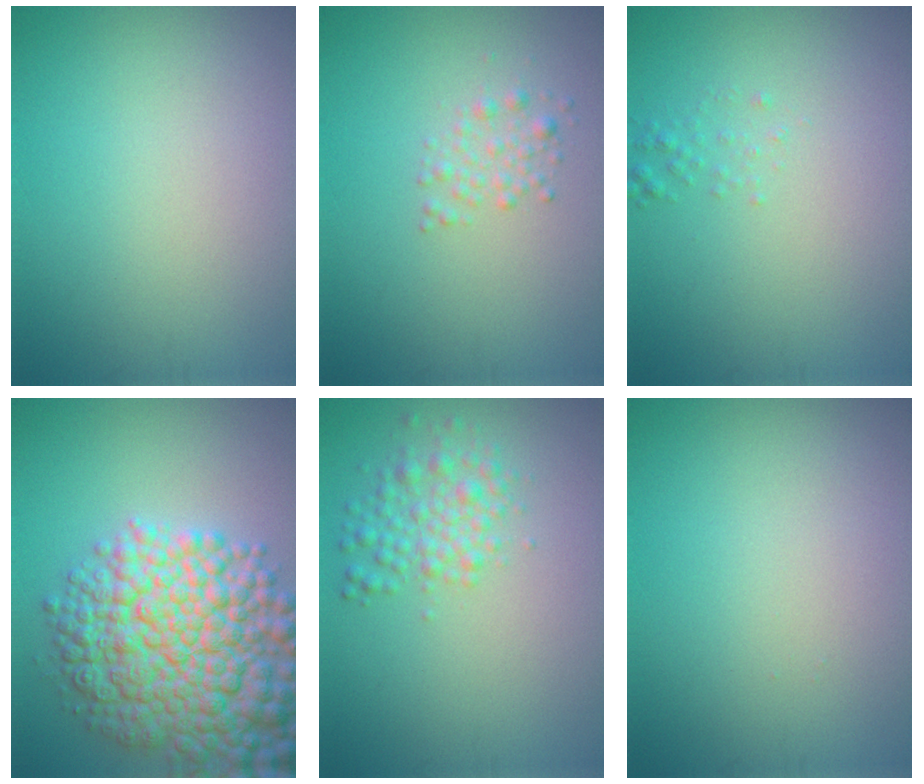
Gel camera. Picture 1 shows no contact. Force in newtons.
{"total": 1.5, "press": 1.5, "slide": 0.0}
{"total": 0.8, "press": 0.8, "slide": 0.1}
{"total": 11.5, "press": 11.5, "slide": 0.4}
{"total": 2.9, "press": 2.9, "slide": 0.0}
{"total": 0.0}